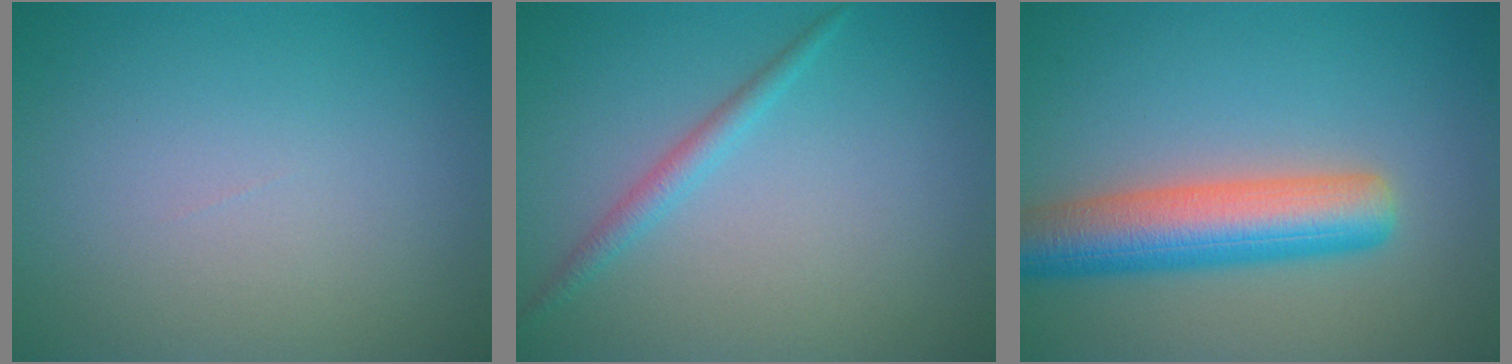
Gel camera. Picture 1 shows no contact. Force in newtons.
{"total": 1.6, "press": 1.6, "slide": 0.0}
{"total": 7.0, "press": 7.0, "slide": 0.5}